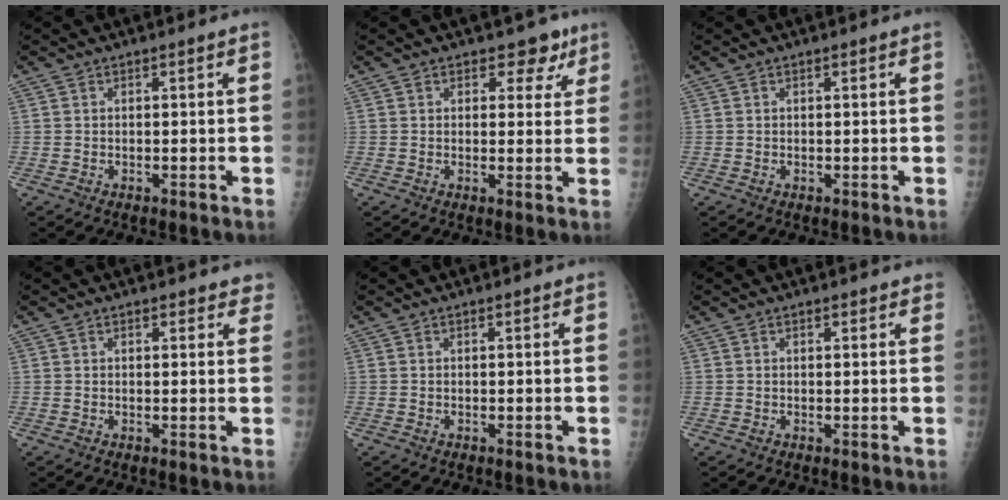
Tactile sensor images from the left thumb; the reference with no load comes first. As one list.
[{"total": 4.7, "force": [3.0, 3.1, 1.7], "torque": [0.015, -0.011, 0.035]}, {"total": 0.0}, {"total": 2.9, "force": [2.4, 1.5, 1.0], "torque": [0.023, -0.004, 0.018]}, {"total": 0.0}, {"total": 1.4, "force": [1.0, 0.7, 0.6], "torque": [0.002, -0.003, 0.009]}]